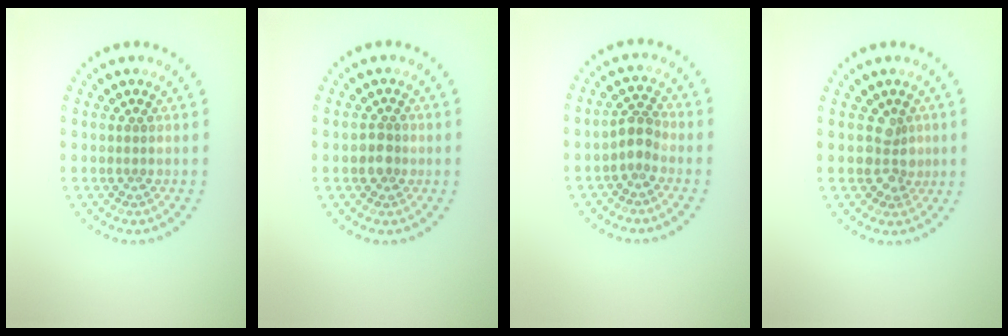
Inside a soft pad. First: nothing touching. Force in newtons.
{"total": 1.8, "press": 1.7, "slide": 0.7}
{"total": 2.0, "press": 1.7, "slide": 1.1}
{"total": 2.3, "press": 2.0, "slide": 1.0}